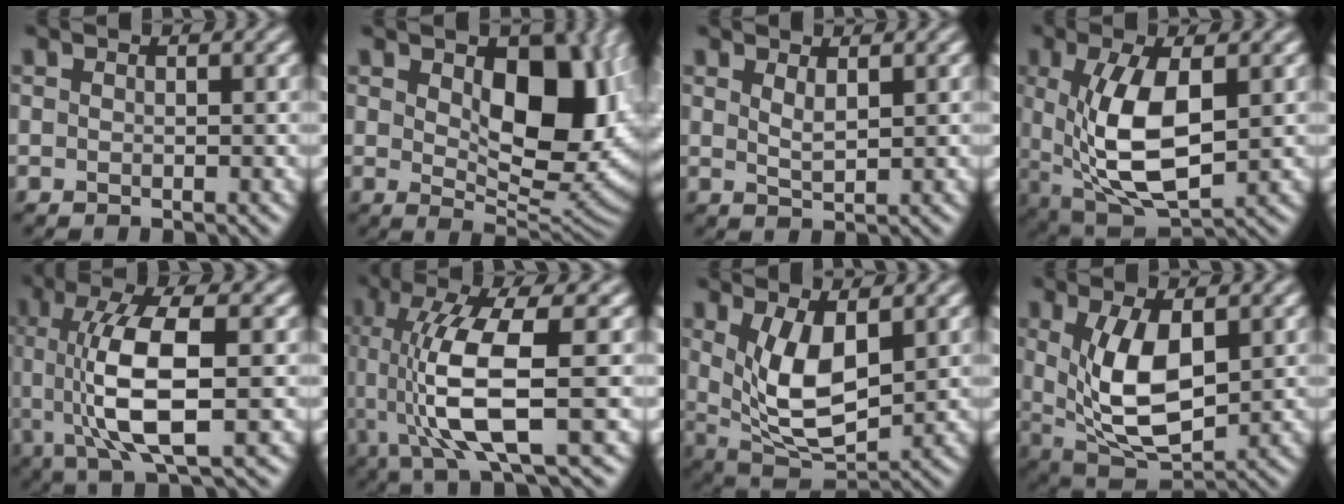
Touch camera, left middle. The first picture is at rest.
{"total": 10.8, "force": [2.2, 5.8, 8.8], "torque": [-0.125, -0.010, 0.041]}
{"total": 1.4, "force": [0.9, 0.3, 1.0], "torque": [-0.021, -0.004, 0.018]}
{"total": 8.8, "force": [0.6, 4.0, 7.9], "torque": [-0.163, -0.009, 0.015]}
{"total": 8.7, "force": [0.1, 2.6, 8.3], "torque": [-0.159, -0.002, 0.005]}
{"total": 9.2, "force": [-0.3, 2.4, 8.9], "torque": [-0.181, -0.007, 0.001]}
{"total": 6.5, "force": [1.3, 2.9, 5.6], "torque": [-0.117, -0.013, 0.030]}
{"total": 7.9, "force": [1.0, 3.9, 6.8], "torque": [-0.140, -0.007, 0.022]}